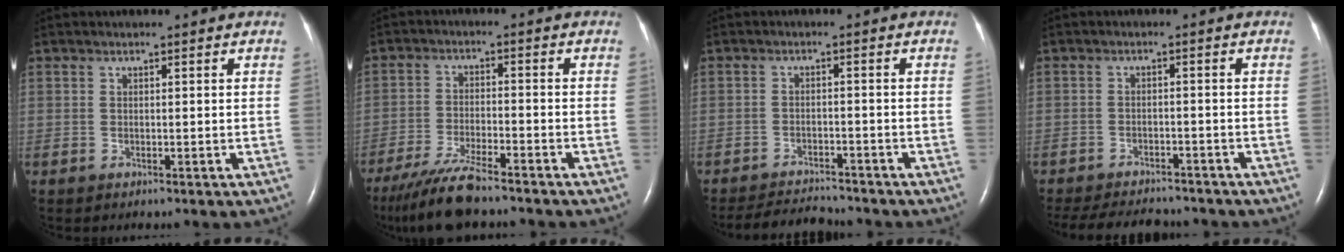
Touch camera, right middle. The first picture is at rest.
{"total": 8.4, "force": [-7.1, 0.7, 4.5], "torque": [-0.089, -0.028, -0.124]}
{"total": 6.3, "force": [-6.2, 0.6, 0.9], "torque": [-0.020, -0.010, -0.100]}
{"total": 13.6, "force": [-12.0, 4.0, 4.9], "torque": [-0.114, -0.010, -0.165]}